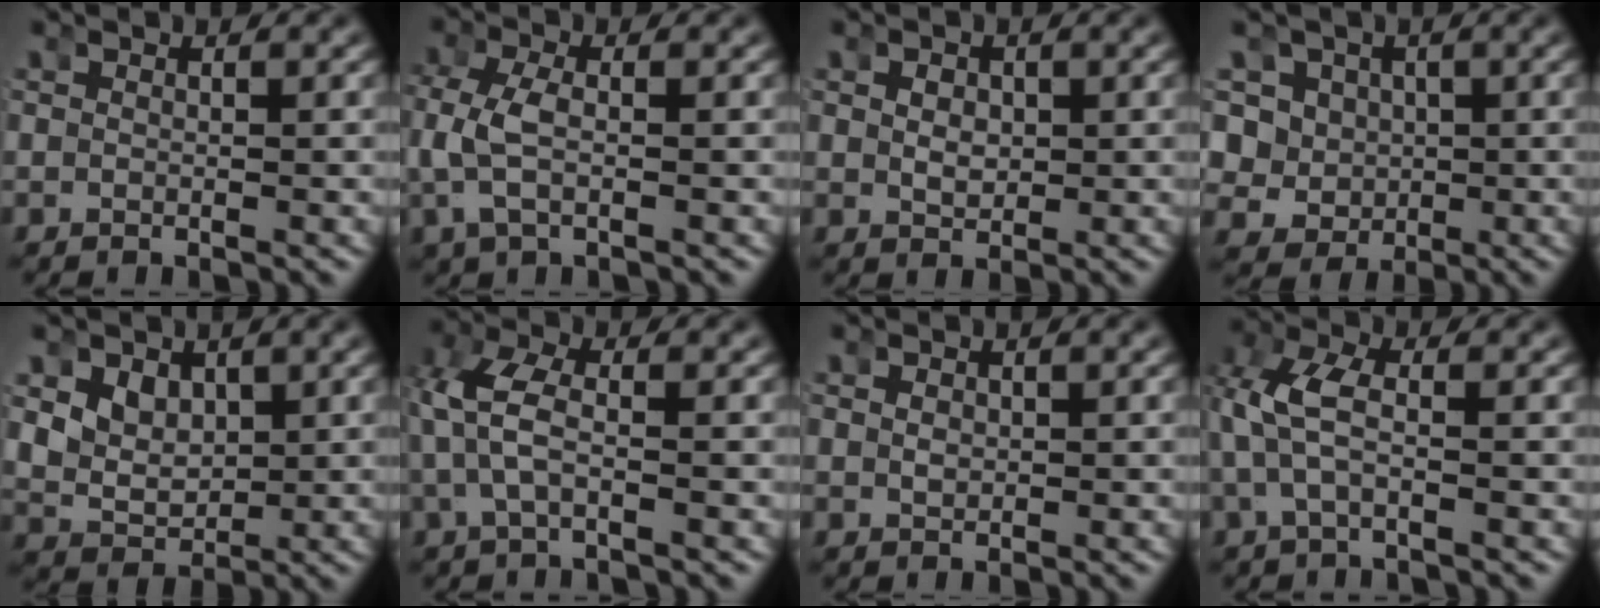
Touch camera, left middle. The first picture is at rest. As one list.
[{"total": 4.2, "force": [-0.1, 2.8, 3.1], "torque": [-0.099, -0.009, 0.006]}, {"total": 1.5, "force": [0.1, 1.0, 1.1], "torque": [-0.023, -0.007, 0.012]}, {"total": 10.2, "force": [0.2, 9.4, 3.9], "torque": [-0.109, -0.038, 0.011]}, {"total": 5.9, "force": [1.4, 5.1, 2.6], "torque": [-0.072, -0.015, 0.029]}, {"total": 4.6, "force": [0.2, 2.5, 3.8], "torque": [-0.100, 0.003, 0.002]}, {"total": 0.6, "force": [0.1, 0.3, 0.5], "torque": [-0.010, -0.004, 0.010]}, {"total": 4.0, "force": [0.3, 2.2, 3.4], "torque": [-0.091, 0.000, 0.005]}]